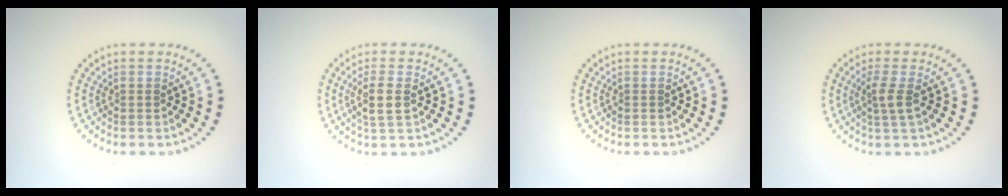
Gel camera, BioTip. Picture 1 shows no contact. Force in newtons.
{"total": 2.4, "press": 2.1, "slide": 1.1}
{"total": 0.0}
{"total": 1.9, "press": 1.4, "slide": 1.3}